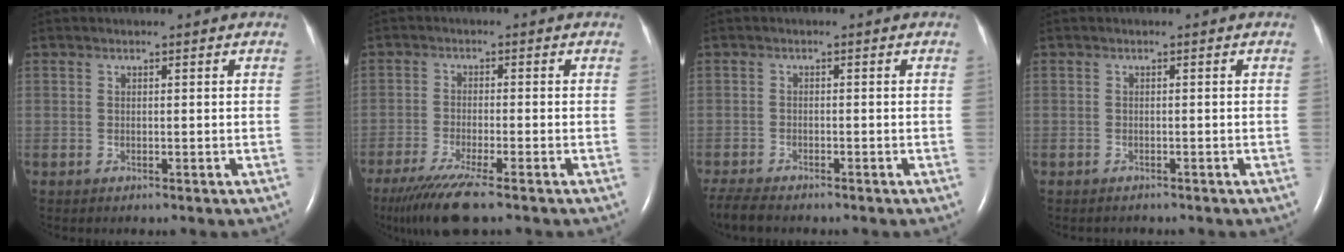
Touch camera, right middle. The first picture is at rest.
{"total": 9.4, "force": [-7.0, 0.4, 6.3], "torque": [-0.113, -0.027, -0.119]}
{"total": 4.5, "force": [-4.0, 1.0, 1.9], "torque": [-0.040, -0.015, -0.068]}
{"total": 1.0, "force": [-0.9, 0.4, 0.1], "torque": [-0.010, -0.001, -0.013]}